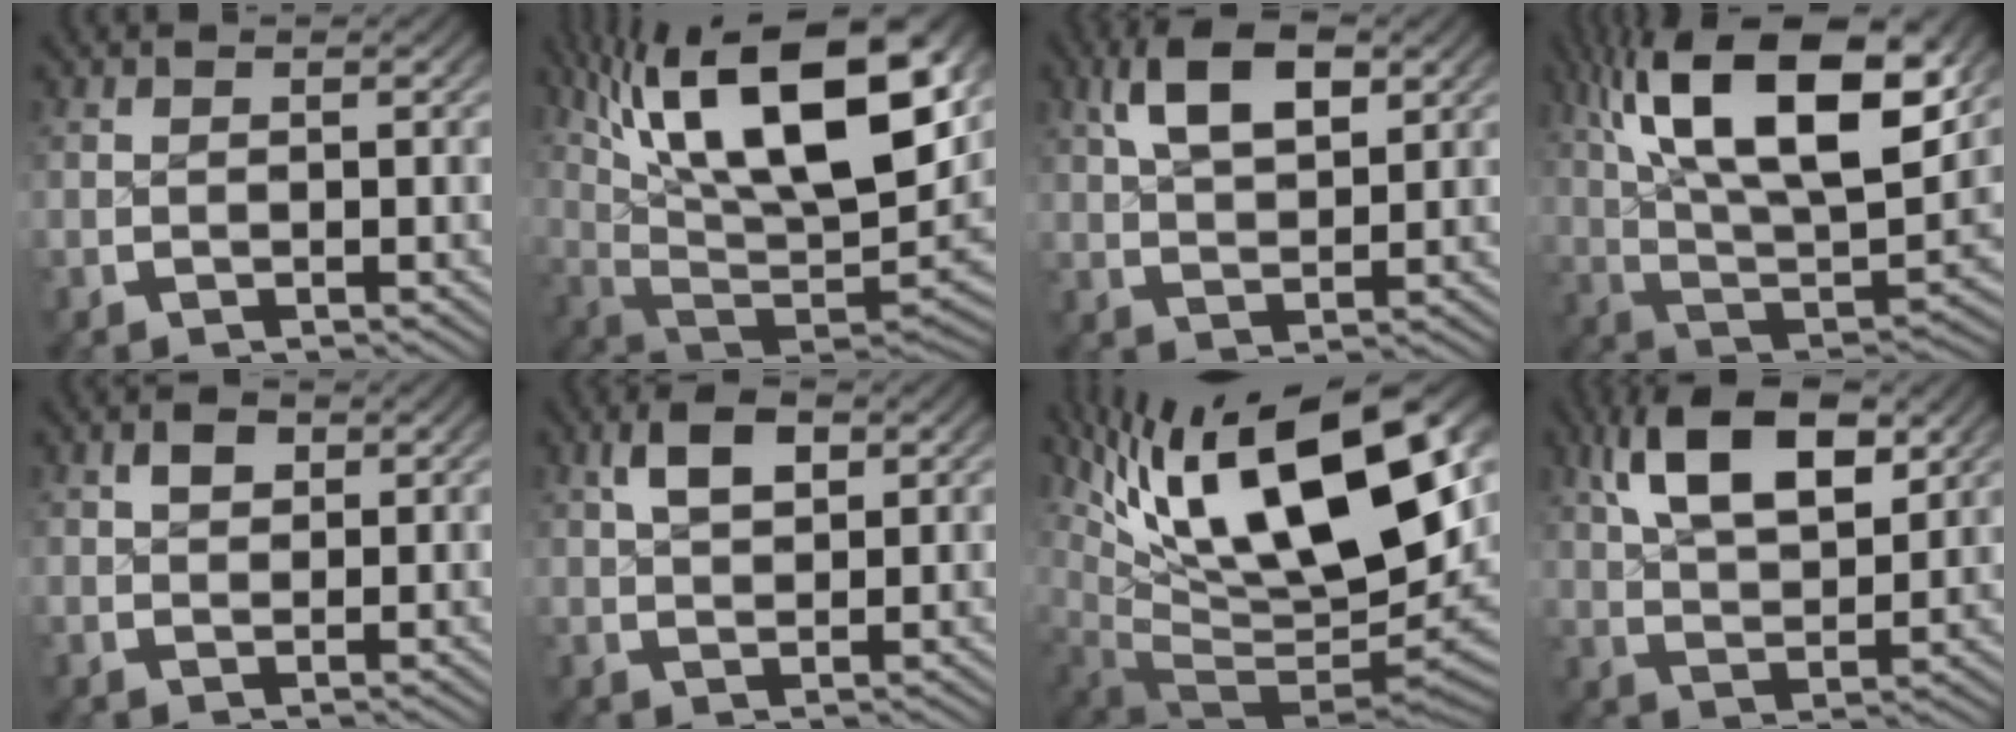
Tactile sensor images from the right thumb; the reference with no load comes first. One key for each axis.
{"total": 19.6, "fx": 2.6, "fy": 11.5, "fz": 15.7, "tx": -0.300, "ty": -0.048, "tz": 0.056}
{"total": 6.0, "fx": 2.8, "fy": 2.9, "fz": 4.5, "tx": -0.079, "ty": 0.006, "tz": 0.048}
{"total": 15.8, "fx": 3.3, "fy": 8.2, "fz": 13.1, "tx": -0.250, "ty": -0.023, "tz": 0.057}
{"total": 1.9, "fx": 0.8, "fy": 1.3, "fz": 1.2, "tx": -0.018, "ty": -0.002, "tz": 0.014}
{"total": 3.8, "fx": 1.6, "fy": 1.9, "fz": 2.8, "tx": -0.043, "ty": 0.006, "tz": 0.028}
{"total": 19.9, "fx": 0.6, "fy": 12.0, "fz": 15.9, "tx": -0.303, "ty": -0.047, "tz": 0.031}
{"total": 9.1, "fx": 3.3, "fy": 4.9, "fz": 6.9, "tx": -0.131, "ty": -0.007, "tz": 0.057}